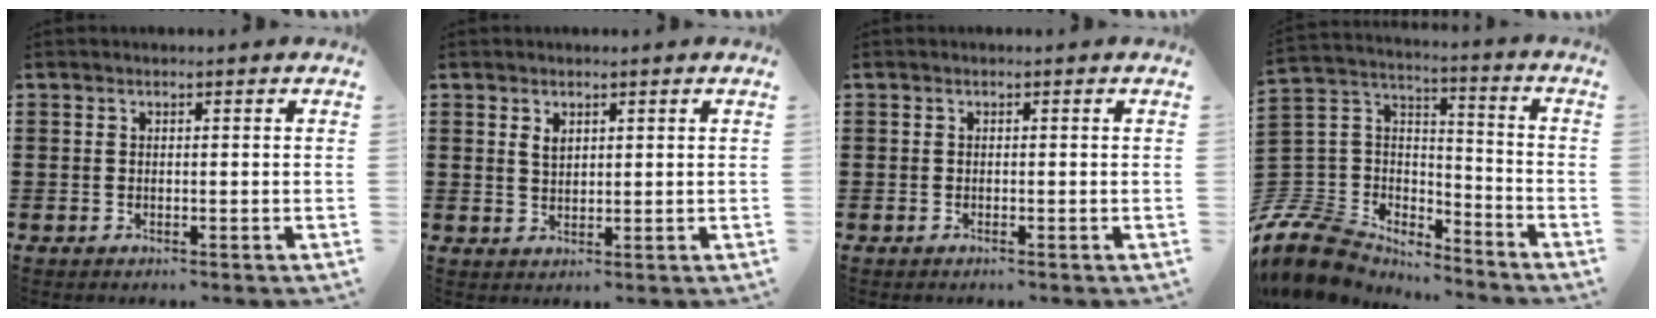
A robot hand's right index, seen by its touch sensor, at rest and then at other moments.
{"total": 1.7, "force": [1.0, 0.9, 0.9], "torque": [-0.021, 0.002, 0.020]}
{"total": 0.0}
{"total": 10.6, "force": [-8.6, 5.5, 2.7], "torque": [-0.103, 0.008, -0.174]}